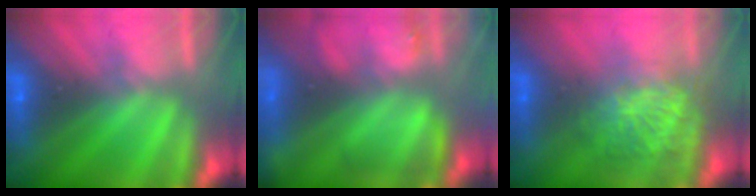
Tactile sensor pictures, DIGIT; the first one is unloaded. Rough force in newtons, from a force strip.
{"total": 7.5}
{"total": 3.5}